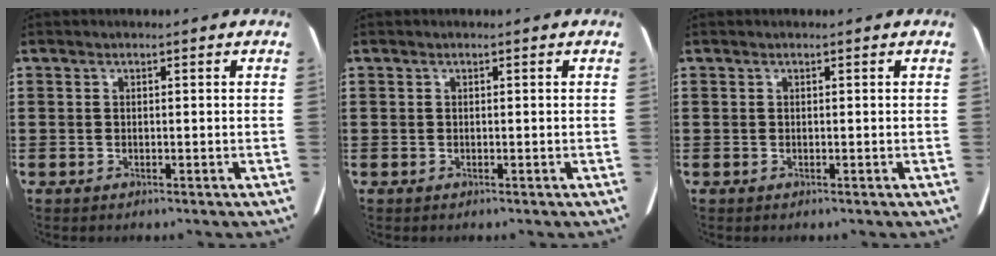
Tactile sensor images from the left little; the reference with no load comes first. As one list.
[{"total": 0.0}, {"total": 0.0}]